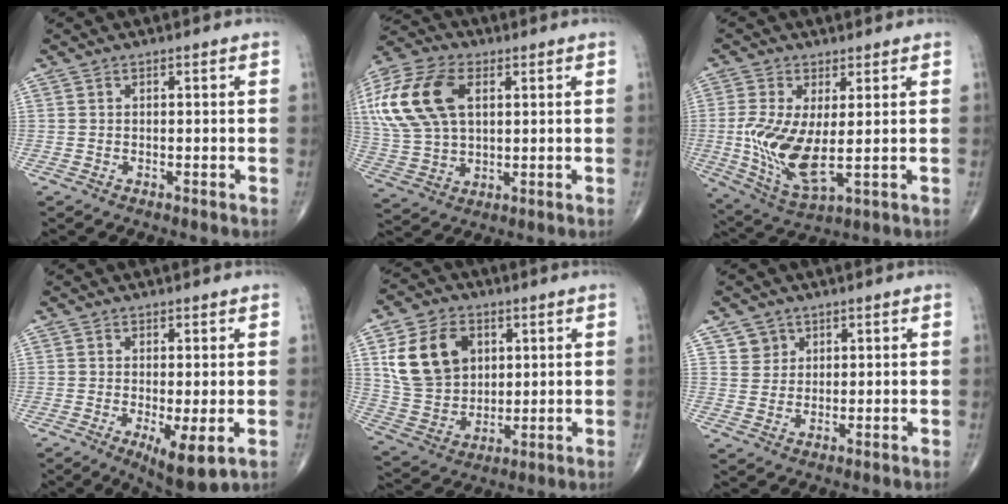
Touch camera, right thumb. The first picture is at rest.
{"total": 20.6, "force": [6.1, 12.6, 15.1], "torque": [-0.342, 0.012, 0.114]}
{"total": 12.0, "force": [-0.2, 4.8, 11.0], "torque": [-0.232, -0.023, 0.008]}
{"total": 7.0, "force": [-1.8, 2.0, 6.5], "torque": [-0.106, -0.023, -0.024]}
{"total": 15.0, "force": [4.8, 11.1, 8.9], "torque": [-0.137, -0.010, 0.096]}
{"total": 3.3, "force": [1.9, 2.7, 0.2], "torque": [0.019, -0.011, 0.029]}